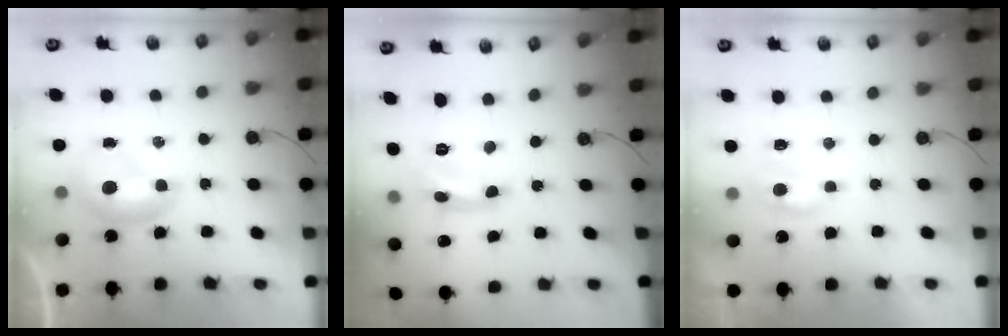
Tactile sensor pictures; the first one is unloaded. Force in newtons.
{"total": 4.6, "press": 4.5, "slide": 0.4}
{"total": 0.6, "press": 0.4, "slide": 0.4}